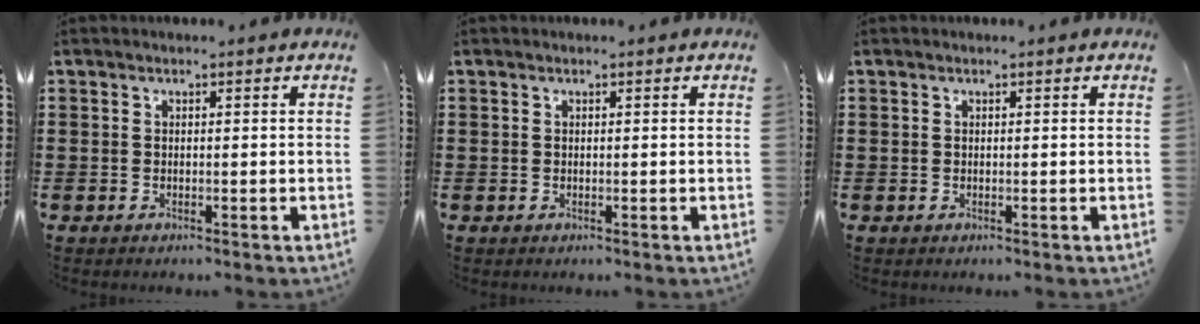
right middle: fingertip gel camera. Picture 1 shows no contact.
{"total": 0.0}
{"total": 0.0}